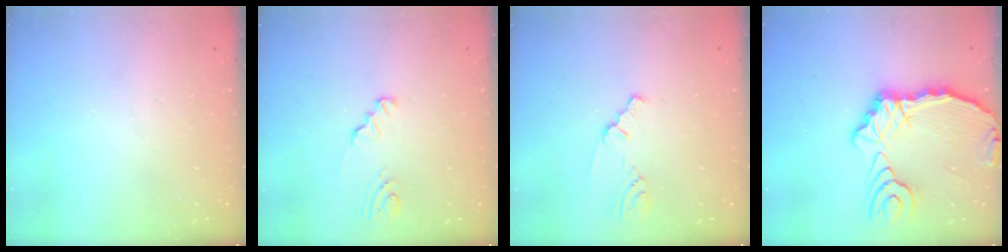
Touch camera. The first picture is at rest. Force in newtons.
{"total": 1.9, "press": 1.9, "slide": 0.2}
{"total": 0.8, "press": 0.8, "slide": 0.1}
{"total": 15.1, "press": 15.0, "slide": 2.1}